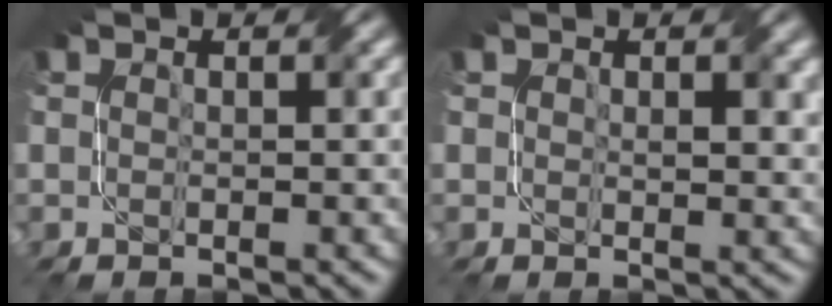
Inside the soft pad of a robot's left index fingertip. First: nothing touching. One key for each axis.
{"total": 1.9, "fx": 0.7, "fy": 1.1, "fz": 1.4, "tx": -0.016, "ty": -0.005, "tz": 0.017}